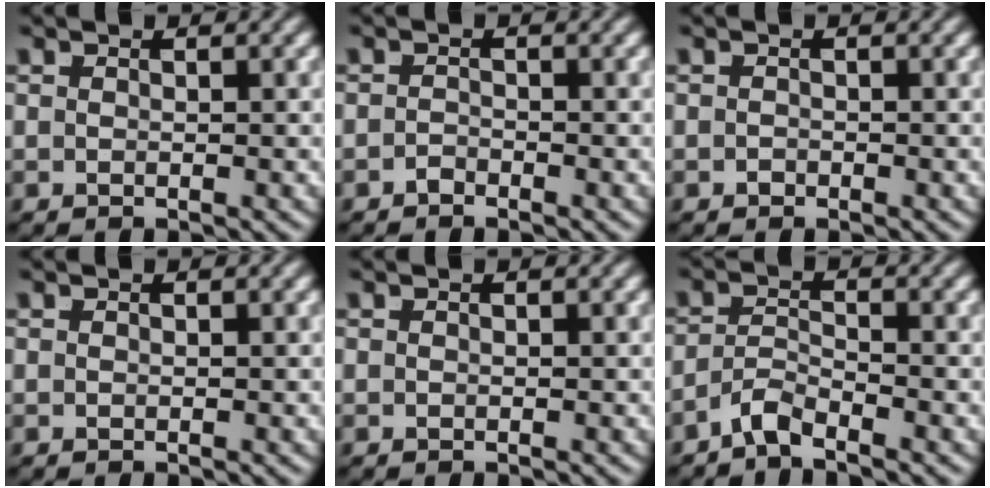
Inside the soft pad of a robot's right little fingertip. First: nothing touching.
{"total": 1.4, "force": [-1.3, -0.4, -0.2], "torque": [0.009, -0.009, -0.019]}
{"total": 0.7, "force": [-0.6, -0.4, -0.3], "torque": [0.008, -0.007, -0.005]}
{"total": 0.0}
{"total": 0.0}
{"total": 2.9, "force": [-2.4, 0.8, 1.4], "torque": [-0.026, -0.011, -0.039]}